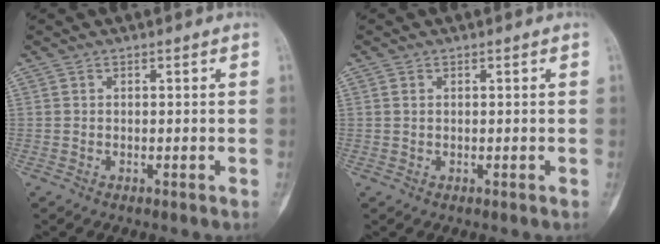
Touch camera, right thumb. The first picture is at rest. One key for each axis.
{"total": 0.7, "fx": 0.2, "fy": 0.5, "fz": 0.5, "tx": -0.012, "ty": 0.001, "tz": 0.005}